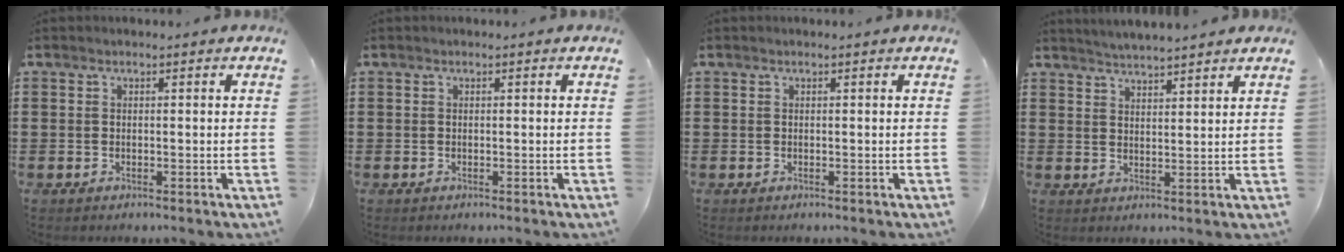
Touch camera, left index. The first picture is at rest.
{"total": 0.0}
{"total": 0.0}
{"total": 2.9, "force": [2.9, -0.4, -0.1], "torque": [-0.008, -0.011, 0.053]}